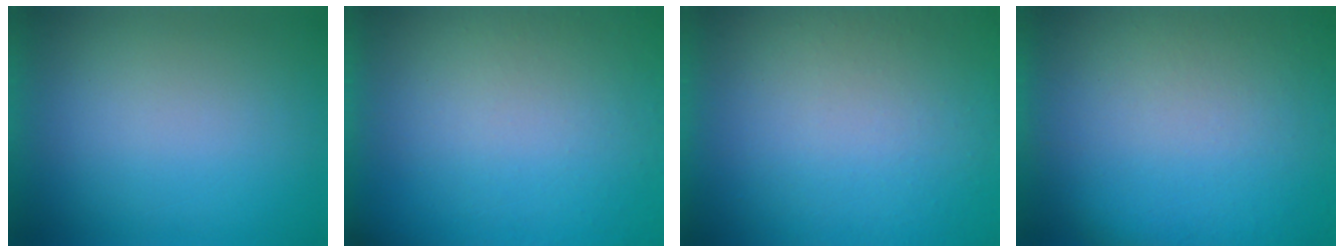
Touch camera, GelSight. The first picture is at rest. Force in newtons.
{"total": 5.0}
{"total": 9.8}
{"total": 5.7}